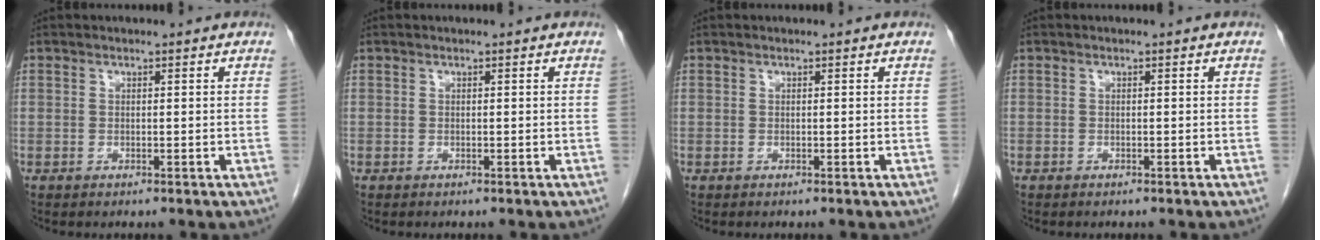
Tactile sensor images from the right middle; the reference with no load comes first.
{"total": 0.0}
{"total": 0.0}
{"total": 0.0}